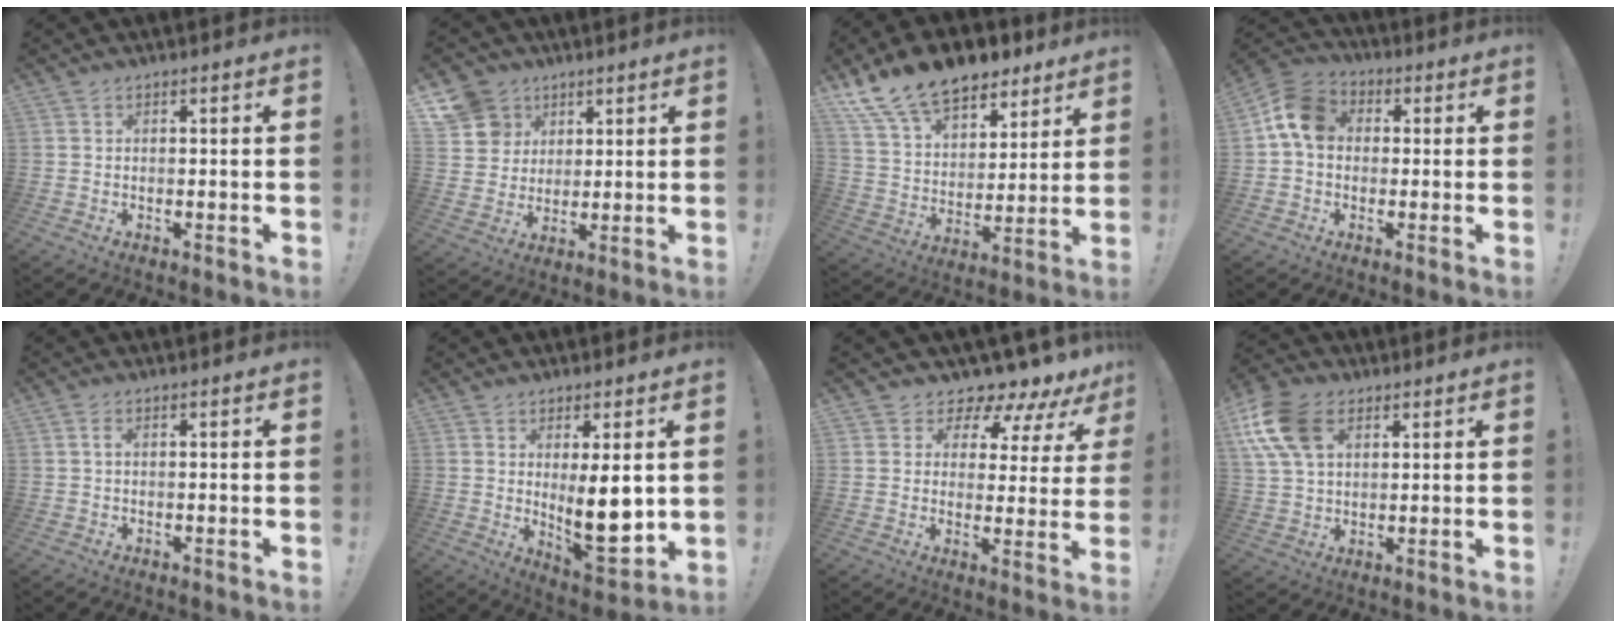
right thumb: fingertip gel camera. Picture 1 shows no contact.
{"total": 10.9, "force": [5.7, 9.0, 2.2], "torque": [-0.035, -0.032, 0.118]}
{"total": 16.8, "force": [12.7, 8.9, 6.6], "torque": [-0.123, -0.083, 0.239]}
{"total": 11.0, "force": [1.5, 8.3, 7.1], "torque": [-0.116, 0.020, 0.036]}
{"total": 1.3, "force": [0.1, 0.5, 1.2], "torque": [-0.026, 0.004, 0.001]}
{"total": 12.5, "force": [1.1, 3.6, 11.9], "torque": [-0.173, -0.027, 0.022]}
{"total": 5.5, "force": [4.9, 2.4, 1.0], "torque": [-0.008, -0.067, 0.085]}
{"total": 14.4, "force": [5.7, 9.3, 9.4], "torque": [-0.184, -0.015, 0.110]}